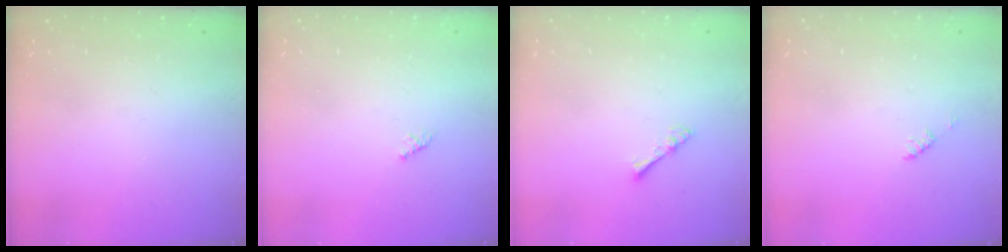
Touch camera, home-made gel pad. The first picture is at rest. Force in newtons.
{"total": 1.5, "press": 1.4, "slide": 0.4}
{"total": 4.0, "press": 3.9, "slide": 0.6}
{"total": 1.2, "press": 1.2, "slide": 0.2}